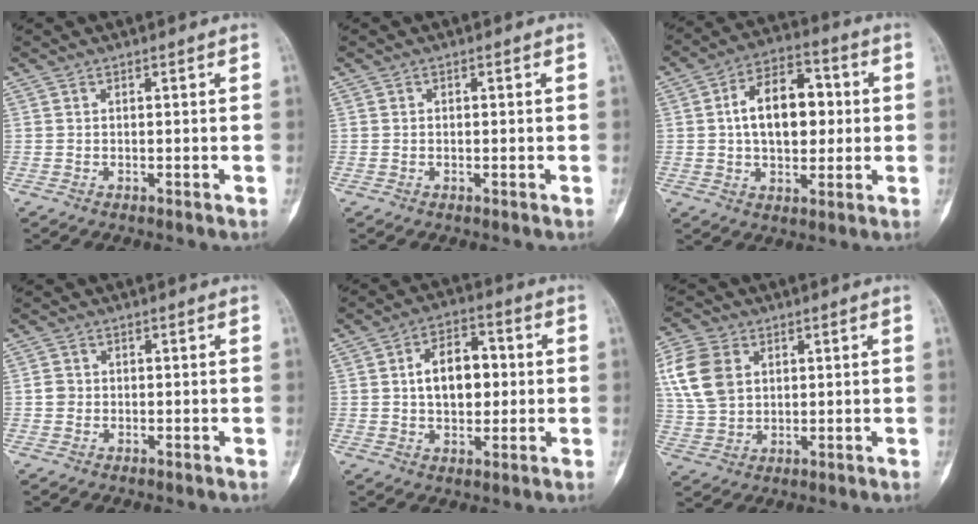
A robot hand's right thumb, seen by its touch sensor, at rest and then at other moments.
{"total": 0.0}
{"total": 13.9, "force": [1.4, 8.4, 10.9], "torque": [-0.143, 0.019, 0.018]}
{"total": 1.6, "force": [-0.1, 1.5, 0.5], "torque": [-0.002, 0.005, -0.003]}
{"total": 10.5, "force": [1.0, 6.5, 8.1], "torque": [-0.105, 0.013, 0.014]}
{"total": 10.9, "force": [3.1, 7.9, 6.8], "torque": [-0.134, 0.000, 0.062]}